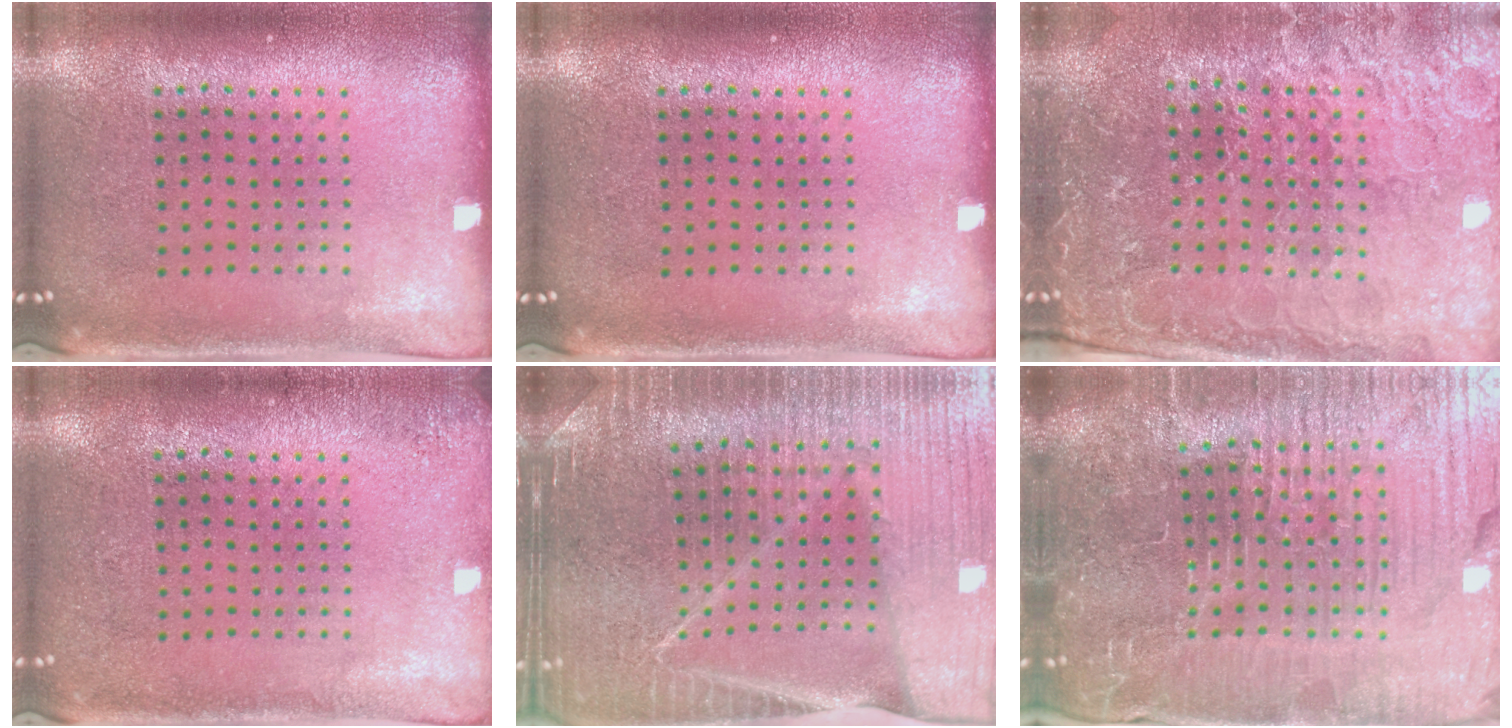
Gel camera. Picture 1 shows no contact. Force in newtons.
{"total": 0.0}
{"total": 4.0, "press": 3.9, "slide": 1.1}
{"total": 1.3, "press": 1.3, "slide": 0.2}
{"total": 4.3, "press": 4.1, "slide": 1.4}
{"total": 7.2, "press": 6.3, "slide": 3.4}